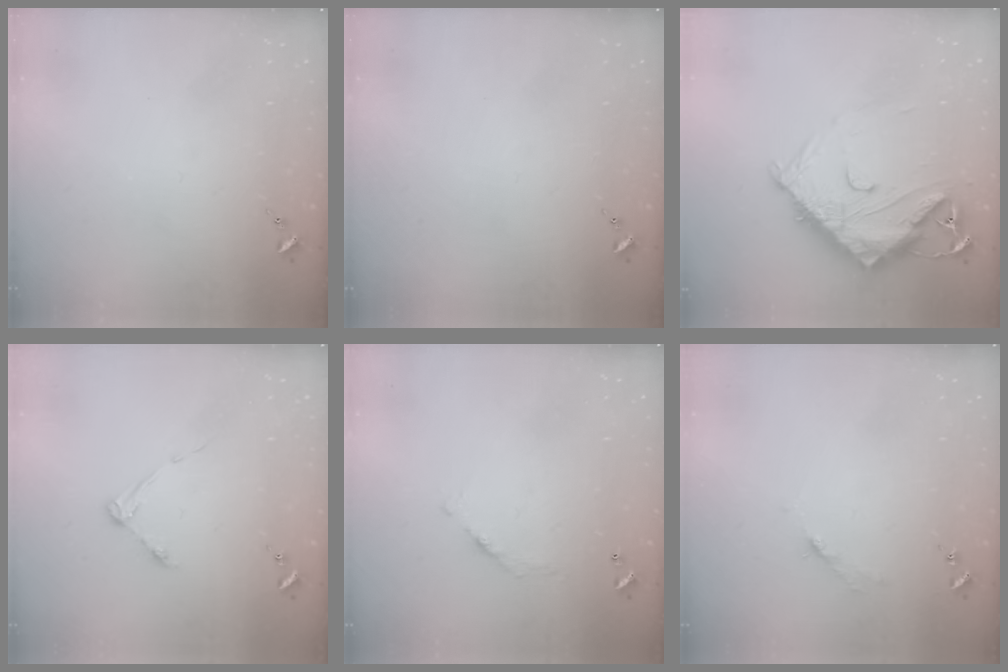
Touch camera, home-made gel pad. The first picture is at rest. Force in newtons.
{"total": 0.0}
{"total": 14.6, "press": 14.5, "slide": 1.1}
{"total": 3.7, "press": 3.7, "slide": 0.4}
{"total": 6.8, "press": 6.8, "slide": 0.5}
{"total": 2.7, "press": 2.7, "slide": 0.4}